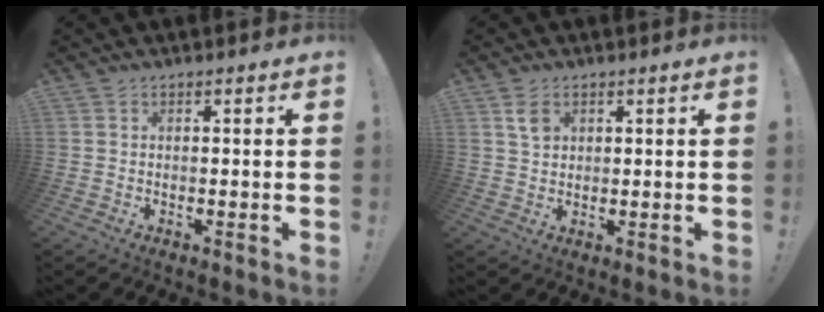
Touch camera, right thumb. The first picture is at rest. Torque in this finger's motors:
{"motor_torque": [-0.01, 0.02, 0.19, 0.11, 0.00]}